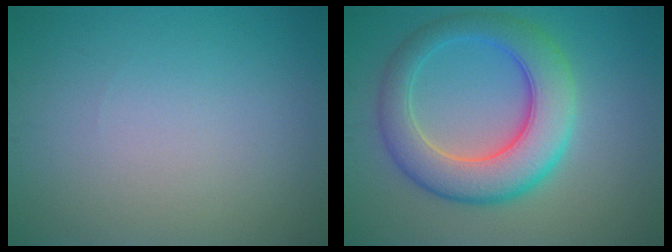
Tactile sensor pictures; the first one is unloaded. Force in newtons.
{"total": 8.1, "press": 8.1, "slide": 0.2}